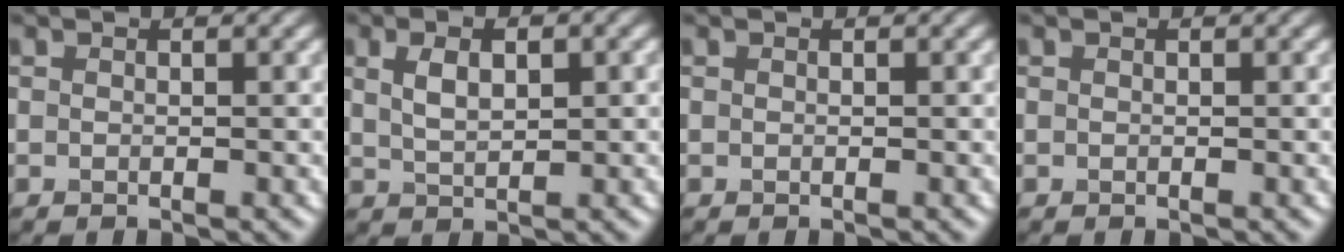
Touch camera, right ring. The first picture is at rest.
{"total": 3.3, "force": [1.2, 1.5, 2.7], "torque": [-0.057, 0.004, 0.025]}
{"total": 0.0}
{"total": 0.0}